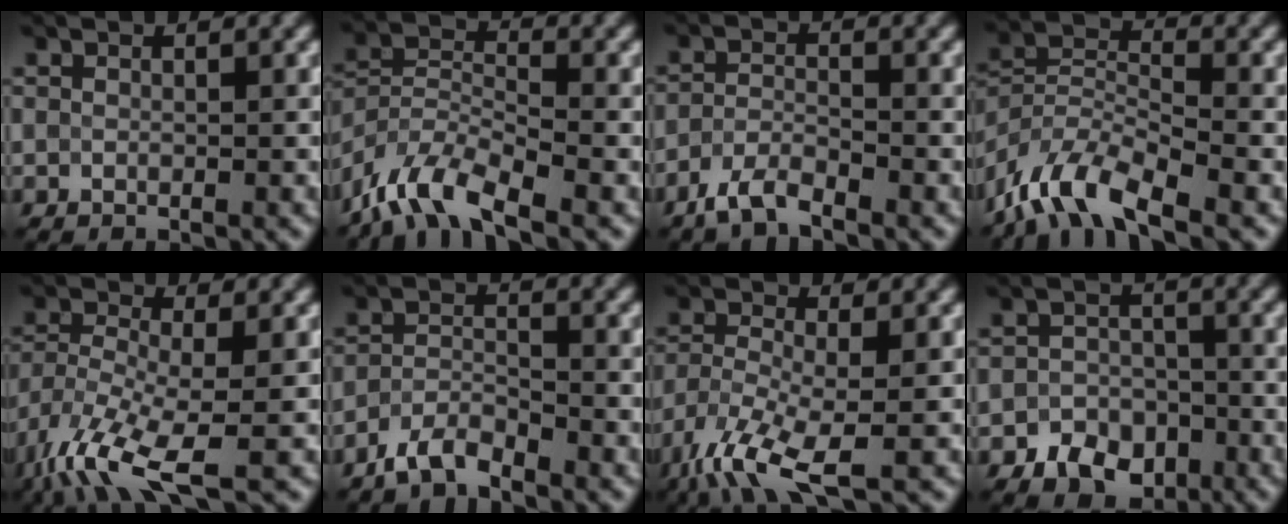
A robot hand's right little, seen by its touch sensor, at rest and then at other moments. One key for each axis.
{"total": 6.8, "fx": -5.2, "fy": 2.1, "fz": 3.8, "tx": -0.070, "ty": -0.002, "tz": -0.112}
{"total": 2.8, "fx": -2.2, "fy": 0.6, "fz": 1.6, "tx": -0.036, "ty": 0.000, "tz": -0.053}
{"total": 7.5, "fx": -5.5, "fy": 2.4, "fz": 4.4, "tx": -0.077, "ty": 0.001, "tz": -0.118}
{"total": 8.5, "fx": -4.8, "fy": 2.8, "fz": 6.4, "tx": -0.147, "ty": -0.020, "tz": -0.100}
{"total": 3.0, "fx": -2.5, "fy": 0.8, "fz": 1.5, "tx": -0.034, "ty": 0.002, "tz": -0.058}
{"total": 7.1, "fx": -4.1, "fy": 2.3, "fz": 5.3, "tx": -0.121, "ty": -0.015, "tz": -0.087}
{"total": 4.4, "fx": -2.5, "fy": 3.1, "fz": 1.9, "tx": -0.027, "ty": -0.005, "tz": -0.048}